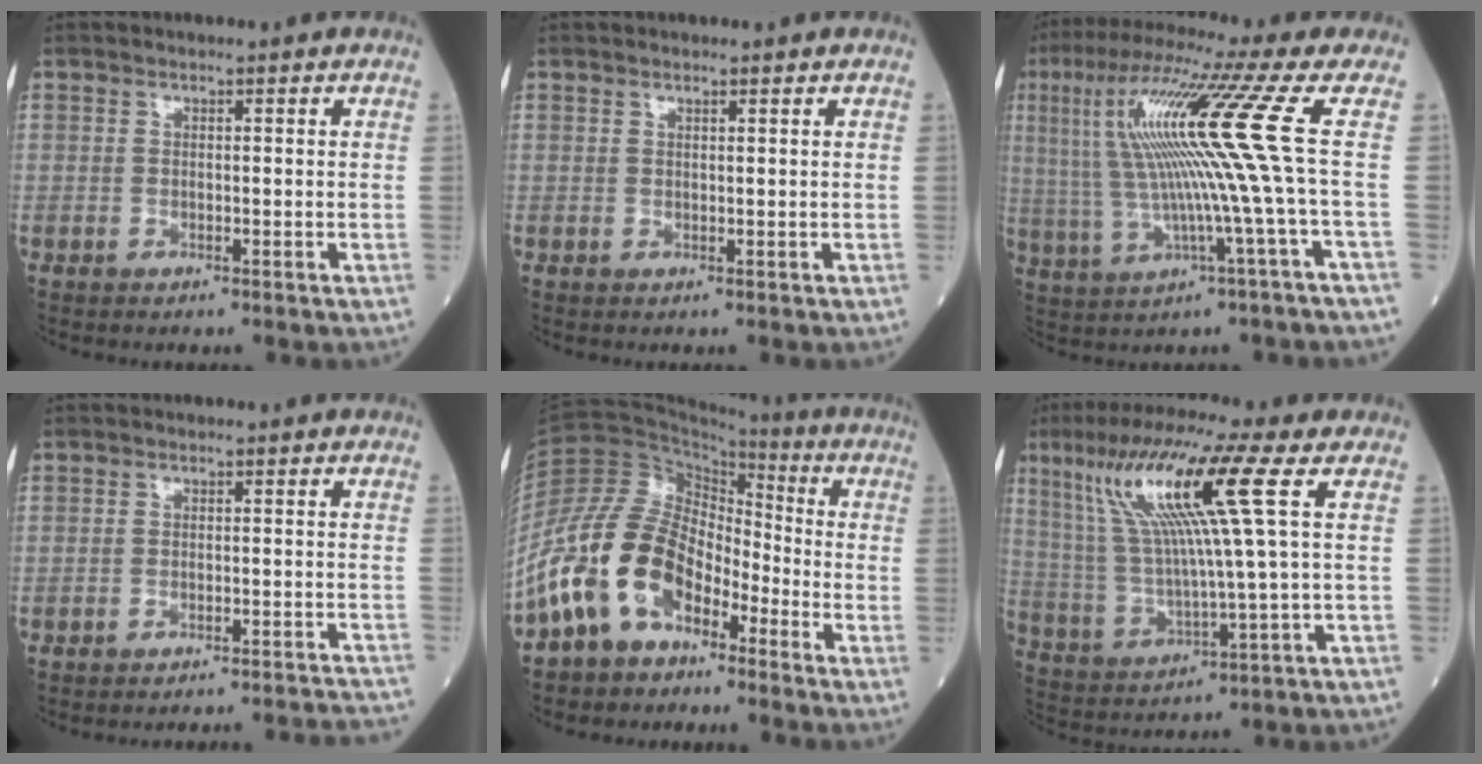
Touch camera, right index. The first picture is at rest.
{"total": 0.5, "force": [0.5, -0.1, 0.3], "torque": [-0.012, -0.002, 0.011]}
{"total": 14.8, "force": [2.7, -2.4, 14.4], "torque": [-0.269, 0.026, 0.048]}
{"total": 14.8, "force": [-14.4, -0.2, 3.1], "torque": [-0.030, -0.006, -0.164]}
{"total": 13.9, "force": [-8.6, 7.7, 7.8], "torque": [-0.181, 0.033, -0.172]}
{"total": 15.4, "force": [5.9, -0.8, 14.2], "torque": [-0.281, 0.020, 0.105]}